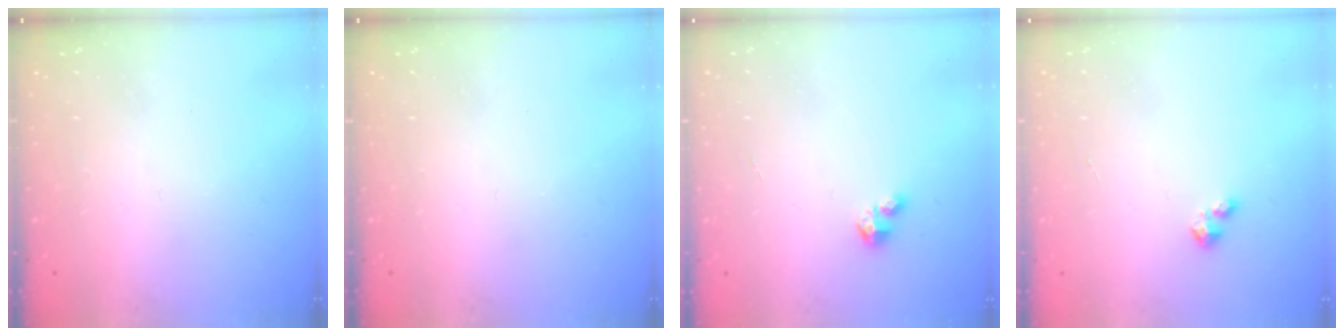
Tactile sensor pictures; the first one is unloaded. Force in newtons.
{"total": 0.0}
{"total": 1.9, "press": 1.9, "slide": 0.1}
{"total": 1.7, "press": 1.7, "slide": 0.2}